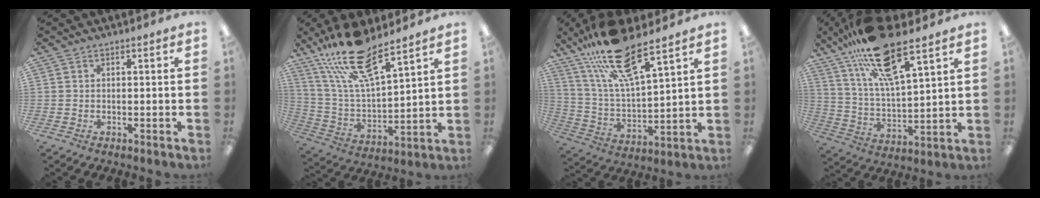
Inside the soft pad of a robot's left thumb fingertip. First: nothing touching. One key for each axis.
{"total": 18.7, "fx": 14.0, "fy": 5.3, "fz": 11.2, "tx": -0.226, "ty": -0.070, "tz": 0.244}
{"total": 19.5, "fx": 14.1, "fy": 4.9, "fz": 12.5, "tx": -0.246, "ty": -0.067, "tz": 0.244}
{"total": 19.9, "fx": 13.9, "fy": 5.2, "fz": 13.2, "tx": -0.240, "ty": -0.069, "tz": 0.235}